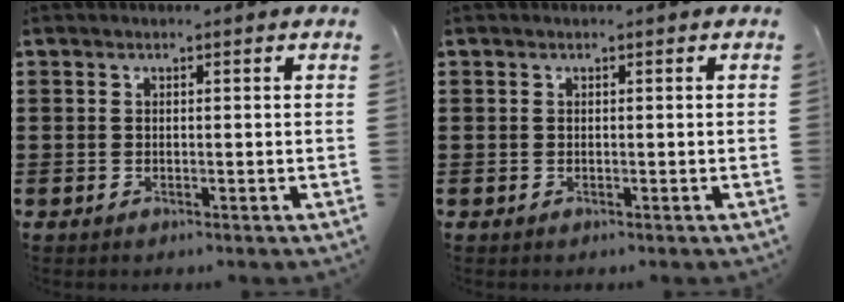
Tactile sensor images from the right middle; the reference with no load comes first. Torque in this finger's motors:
{"motor_torque": [0.00, 0.00, 0.00, 0.00]}